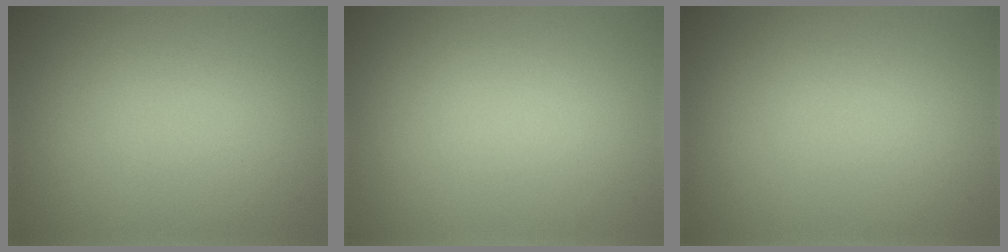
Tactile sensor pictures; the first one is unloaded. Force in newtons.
{"total": 0.0}
{"total": 0.0}